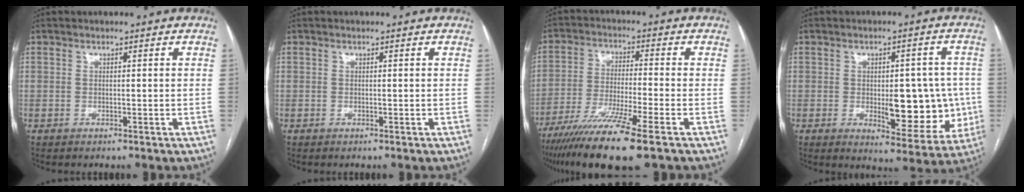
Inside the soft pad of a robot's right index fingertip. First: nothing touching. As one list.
[{"total": 0.0}, {"total": 12.8, "force": [-8.6, -0.6, 9.5], "torque": [-0.183, -0.036, -0.150]}, {"total": 11.6, "force": [-1.3, 4.9, 10.4], "torque": [-0.119, 0.004, -0.002]}]